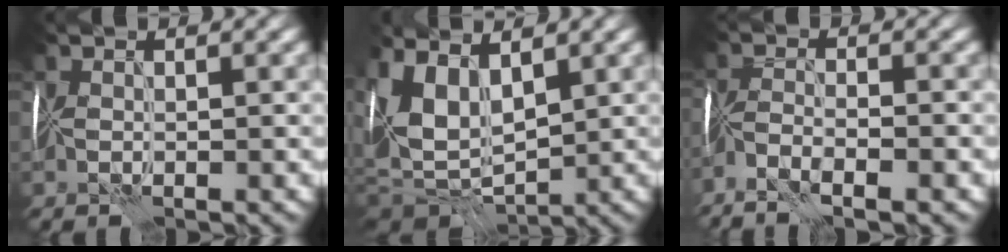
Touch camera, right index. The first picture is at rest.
{"total": 8.9, "force": [1.3, 5.4, 7.0], "torque": [-0.148, -0.010, 0.029]}
{"total": 4.7, "force": [-3.3, 1.2, 3.2], "torque": [-0.064, 0.000, -0.067]}